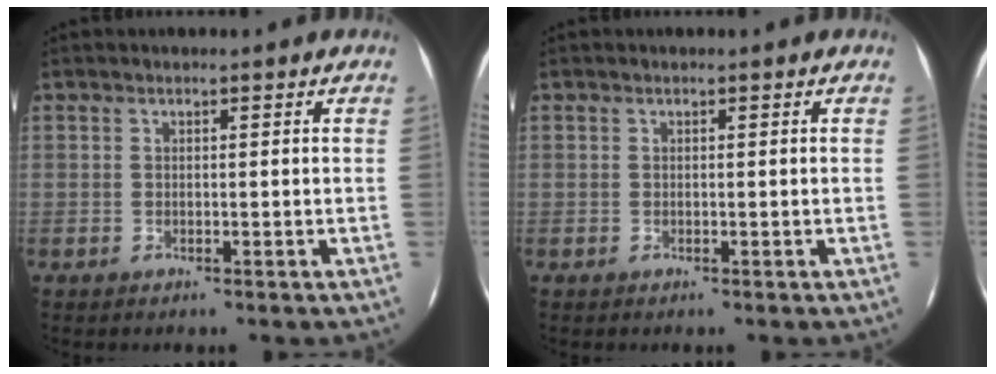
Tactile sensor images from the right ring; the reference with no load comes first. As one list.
[{"total": 0.0}]